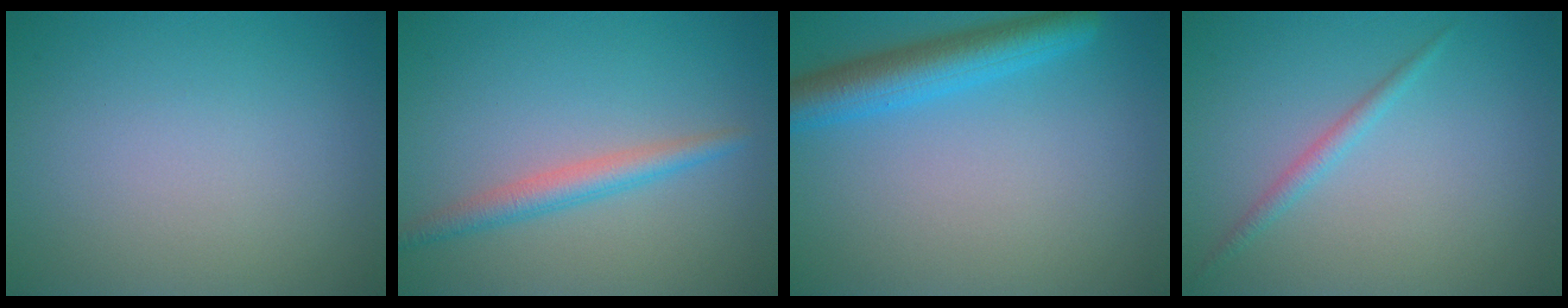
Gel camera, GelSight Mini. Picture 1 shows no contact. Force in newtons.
{"total": 2.5, "press": 2.5, "slide": 0.0}
{"total": 4.9, "press": 4.9, "slide": 0.3}
{"total": 1.3, "press": 1.3, "slide": 0.0}